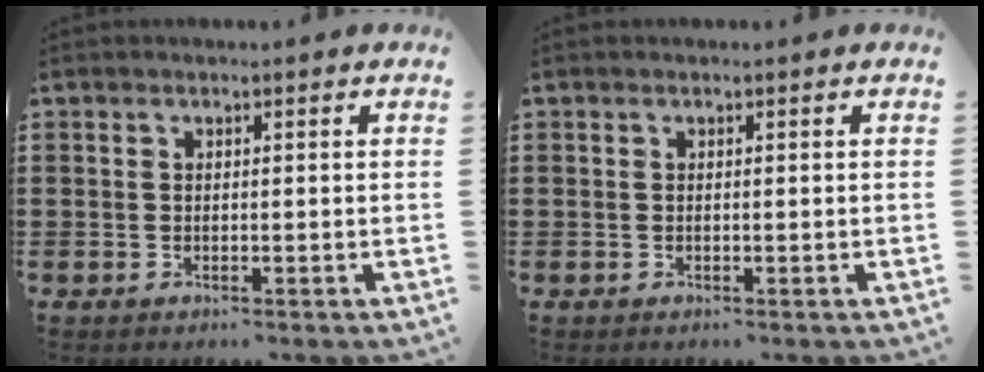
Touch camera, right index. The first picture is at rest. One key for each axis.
{"total": 0.0}